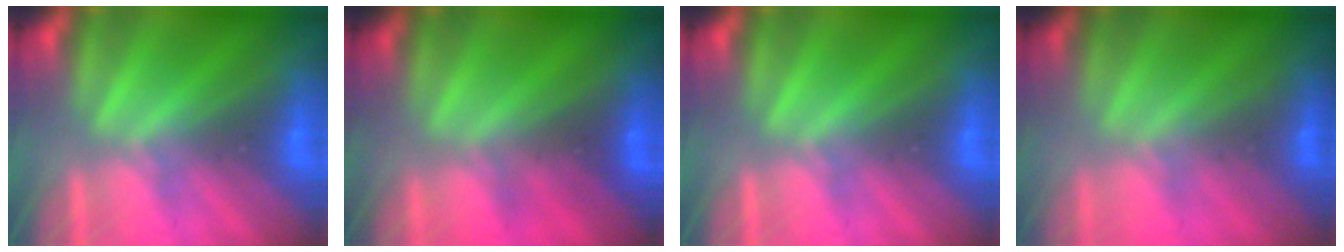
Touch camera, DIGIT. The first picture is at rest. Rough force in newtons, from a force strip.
{"total": 2.2}
{"total": 0.0}
{"total": 1.4}